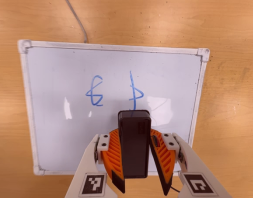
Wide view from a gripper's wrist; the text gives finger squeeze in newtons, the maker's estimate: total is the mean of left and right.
{"total": 7.3, "left": 7.1, "right": 7.5}